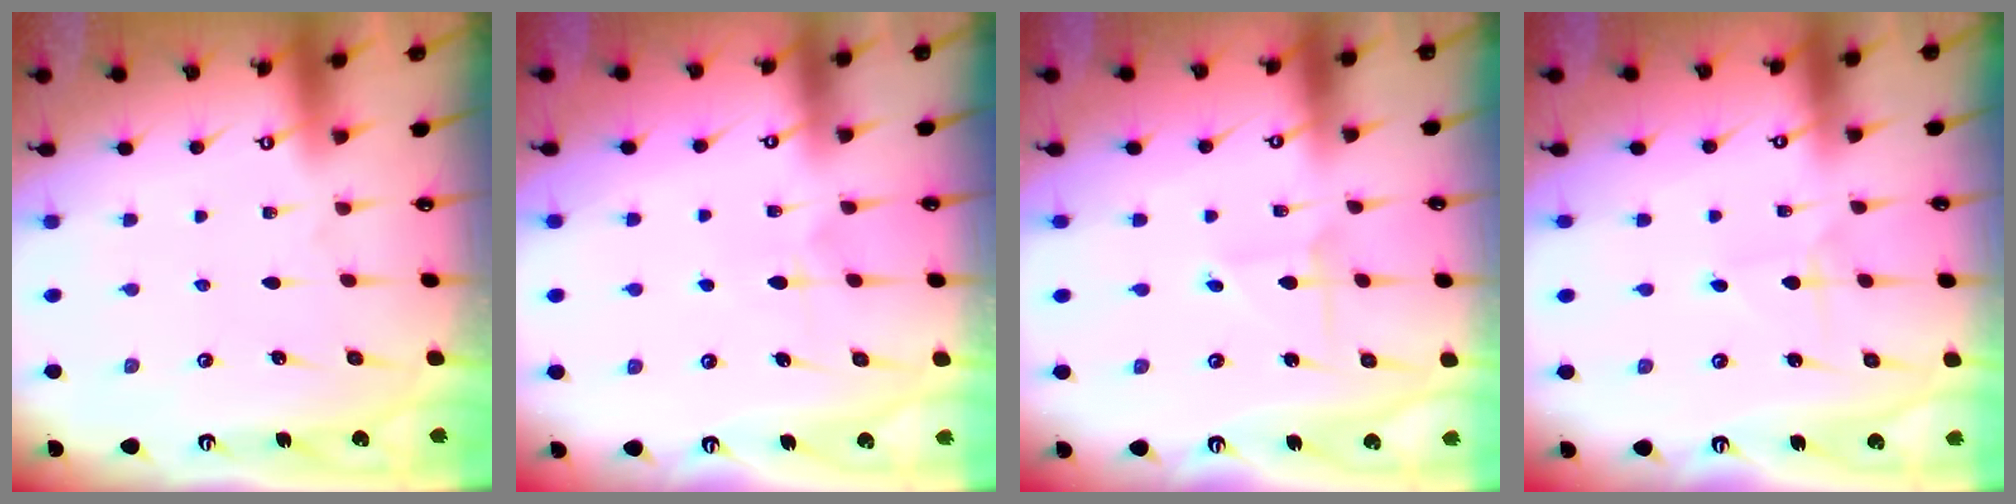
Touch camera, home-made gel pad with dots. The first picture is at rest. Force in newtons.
{"total": 5.4, "press": 5.4, "slide": 0.7}
{"total": 2.3, "press": 2.3, "slide": 0.2}
{"total": 1.6, "press": 1.6, "slide": 0.2}